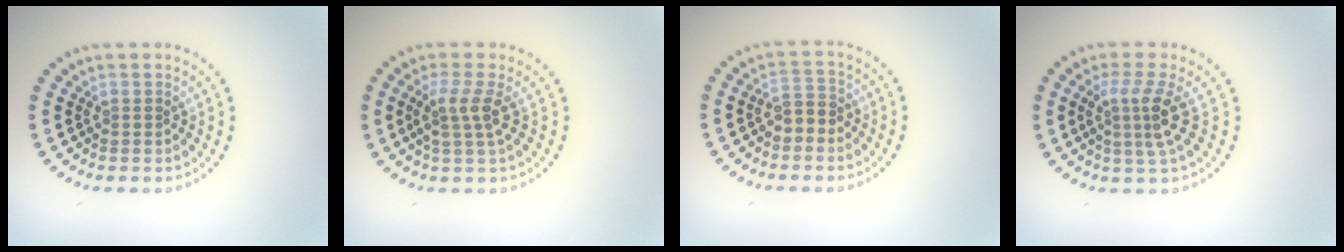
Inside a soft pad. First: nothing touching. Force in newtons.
{"total": 2.5, "press": 2.0, "slide": 1.6}
{"total": 2.0, "press": 1.9, "slide": 0.6}
{"total": 3.3, "press": 2.3, "slide": 2.3}